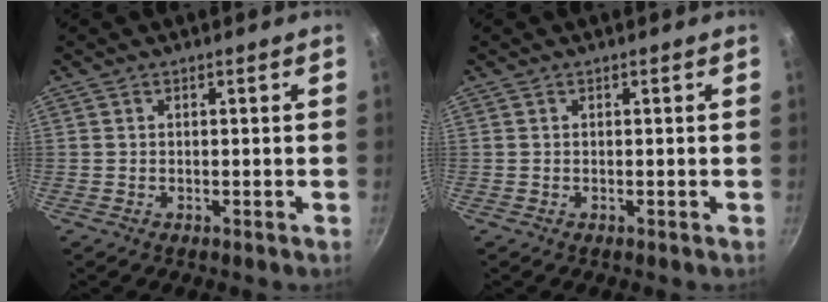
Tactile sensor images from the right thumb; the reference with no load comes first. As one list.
[{"total": 0.0}]